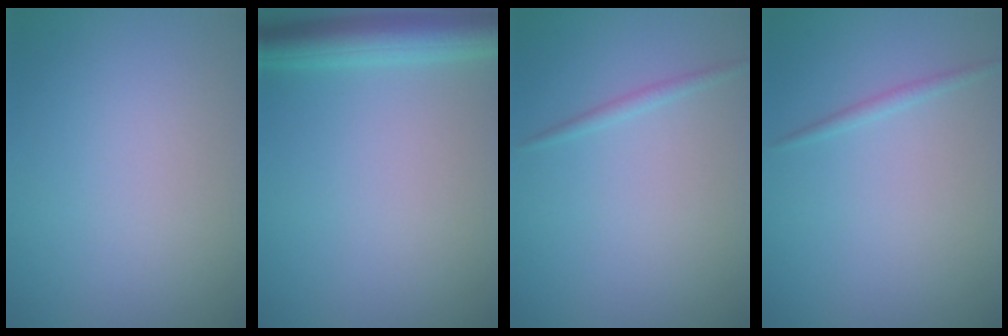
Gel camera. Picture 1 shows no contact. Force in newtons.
{"total": 4.5, "press": 4.5, "slide": 0.3}
{"total": 0.8, "press": 0.8, "slide": 0.0}
{"total": 0.8, "press": 0.8, "slide": 0.0}